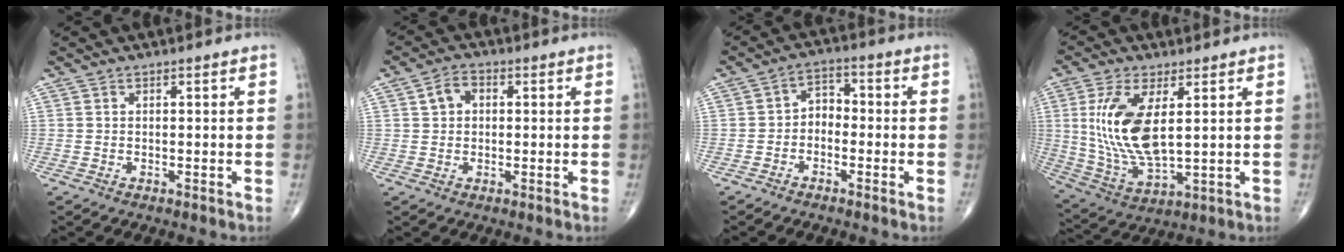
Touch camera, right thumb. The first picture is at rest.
{"total": 3.9, "force": [0.8, 3.0, 2.4], "torque": [-0.037, 0.012, 0.009]}
{"total": 4.3, "force": [-1.2, 3.1, 2.7], "torque": [-0.026, 0.027, -0.035]}
{"total": 15.0, "force": [3.0, 6.6, 13.2], "torque": [-0.272, -0.020, 0.071]}